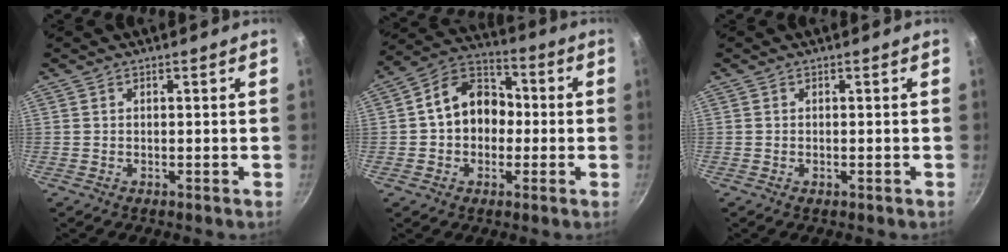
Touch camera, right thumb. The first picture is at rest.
{"total": 12.8, "force": [-0.1, 10.0, 7.9], "torque": [-0.080, 0.037, -0.022]}
{"total": 0.6, "force": [-0.2, 0.2, 0.5], "torque": [-0.007, 0.002, -0.004]}